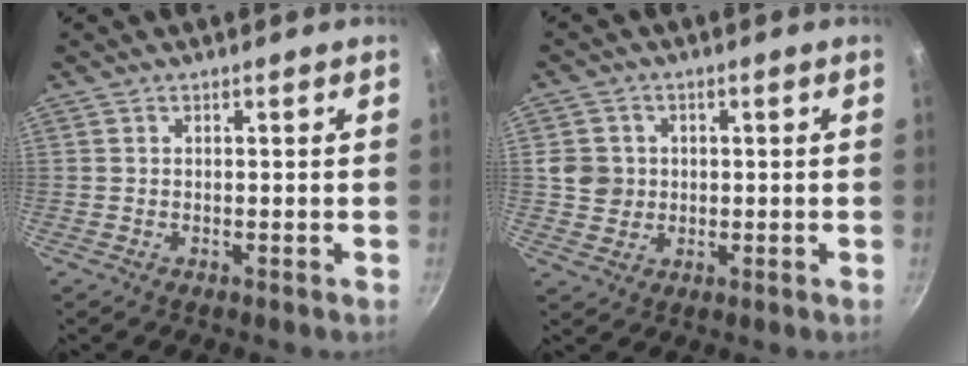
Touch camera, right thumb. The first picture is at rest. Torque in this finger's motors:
{"motor_torque": [0.40, 0.49, 0.33, 0.10, 0.01]}